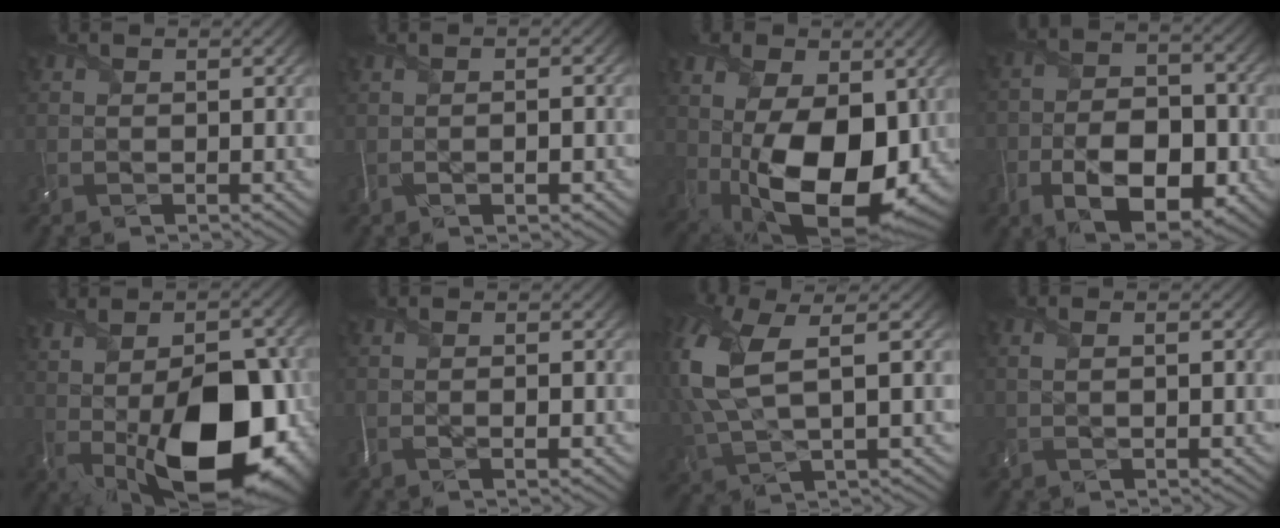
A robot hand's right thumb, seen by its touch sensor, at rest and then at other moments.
{"total": 2.7, "force": [-0.8, 0.7, 2.5], "torque": [-0.029, 0.003, -0.014]}
{"total": 17.8, "force": [-0.4, 11.1, 13.9], "torque": [-0.234, -0.040, 0.004]}
{"total": 11.5, "force": [-5.2, 6.4, 8.0], "torque": [-0.135, -0.023, -0.086]}
{"total": 19.1, "force": [-3.5, 9.6, 16.1], "torque": [-0.224, -0.027, -0.037]}
{"total": 1.8, "force": [-0.6, 0.3, 1.6], "torque": [-0.024, -0.005, -0.010]}
{"total": 12.5, "force": [1.9, 5.5, 11.0], "torque": [-0.277, -0.003, 0.036]}
{"total": 2.1, "force": [-0.2, 0.3, 2.1], "torque": [-0.032, -0.006, -0.001]}